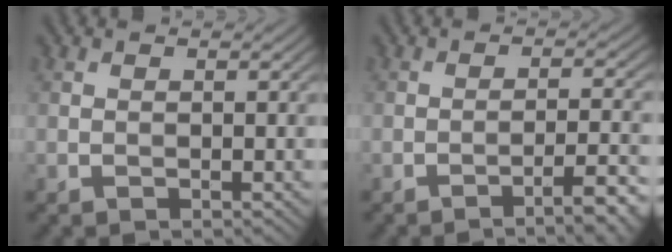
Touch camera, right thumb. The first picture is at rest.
{"total": 5.8, "force": [-3.7, 0.7, 4.4], "torque": [-0.058, 0.017, -0.063]}